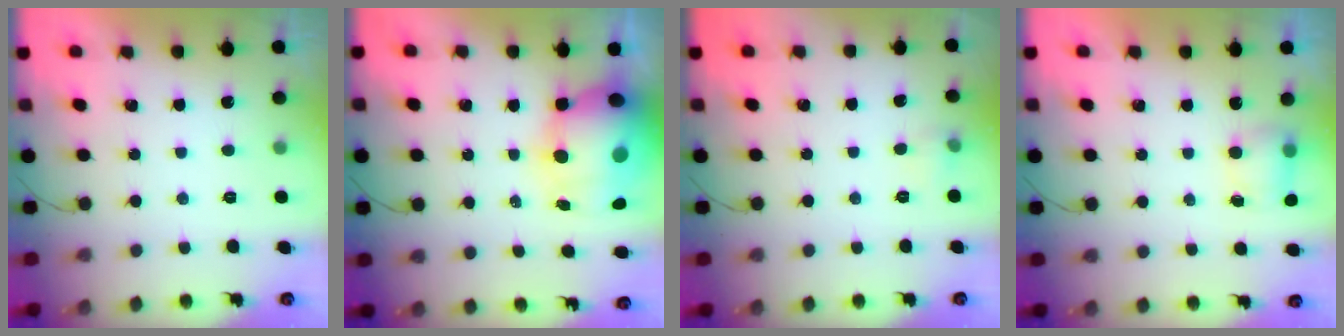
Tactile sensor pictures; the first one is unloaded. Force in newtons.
{"total": 19.4, "press": 18.9, "slide": 4.6}
{"total": 4.2, "press": 3.9, "slide": 1.6}
{"total": 4.8, "press": 4.7, "slide": 0.8}